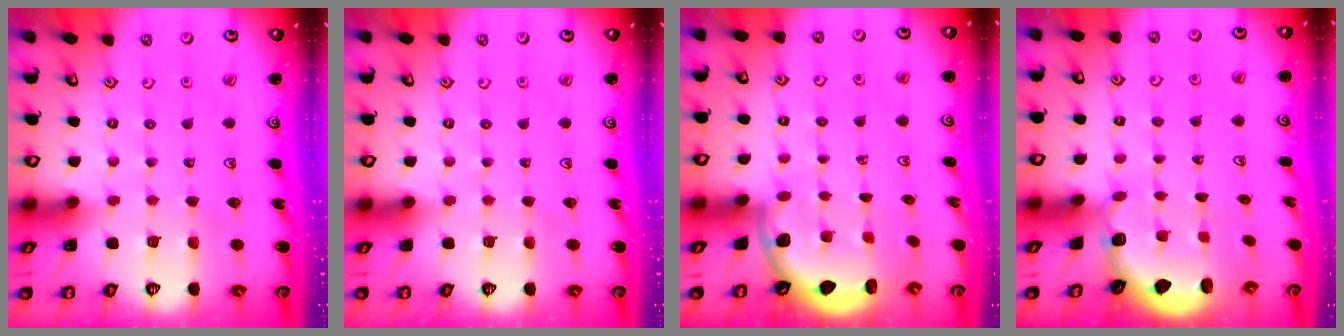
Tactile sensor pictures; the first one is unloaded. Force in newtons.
{"total": 0.0}
{"total": 2.6, "press": 2.6, "slide": 0.3}
{"total": 2.7, "press": 2.1, "slide": 1.7}